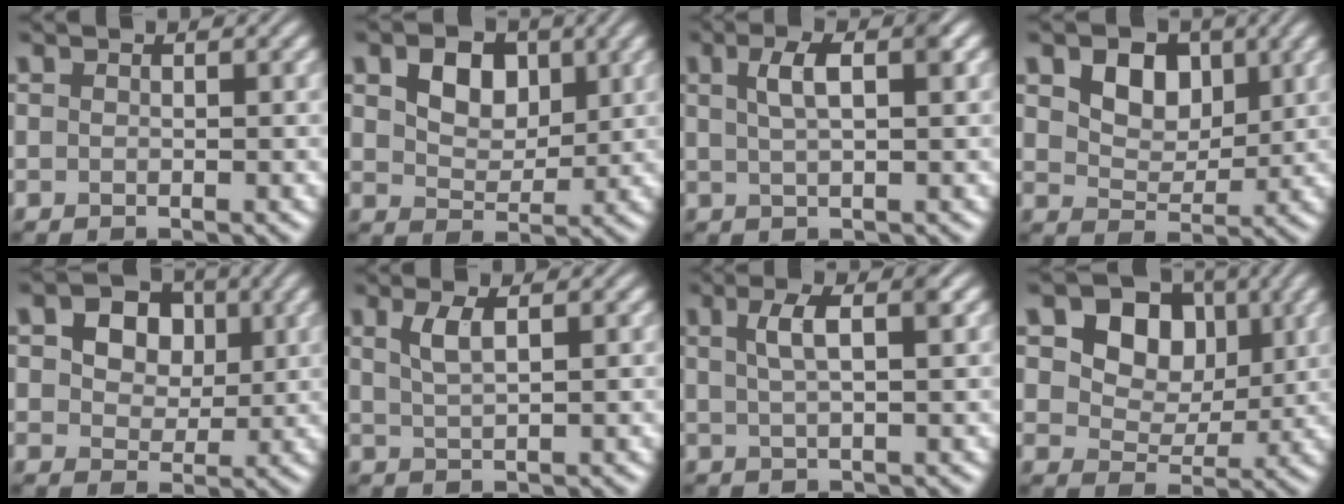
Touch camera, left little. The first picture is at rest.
{"total": 4.5, "force": [1.7, 3.1, 2.8], "torque": [-0.057, 0.000, 0.024]}
{"total": 3.3, "force": [1.0, 1.0, 3.0], "torque": [-0.047, 0.010, 0.016]}
{"total": 4.9, "force": [2.1, 3.4, 2.9], "torque": [-0.058, -0.008, 0.027]}
{"total": 8.3, "force": [3.2, 5.9, 4.8], "torque": [-0.079, 0.026, 0.034]}
{"total": 2.3, "force": [1.0, 0.7, 1.9], "torque": [-0.038, 0.001, 0.020]}
{"total": 3.2, "force": [1.0, 0.9, 2.9], "torque": [-0.044, 0.009, 0.014]}
{"total": 9.5, "force": [3.7, 7.1, 5.1], "torque": [-0.101, 0.007, 0.058]}